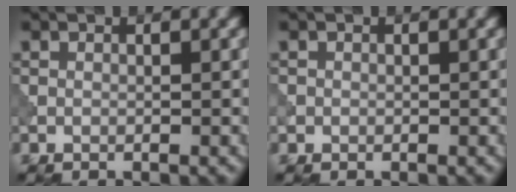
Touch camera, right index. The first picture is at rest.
{"total": 0.5, "force": [-0.1, 0.5, -0.1], "torque": [0.005, -0.003, -0.005]}